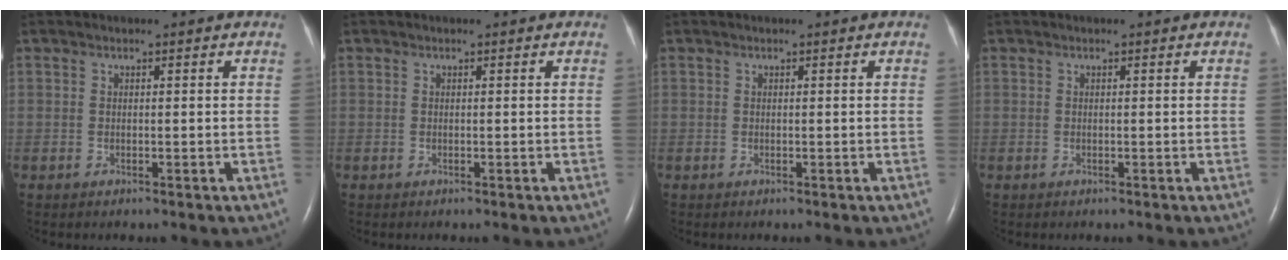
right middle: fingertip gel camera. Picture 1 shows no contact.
{"total": 0.0}
{"total": 0.0}
{"total": 0.0}